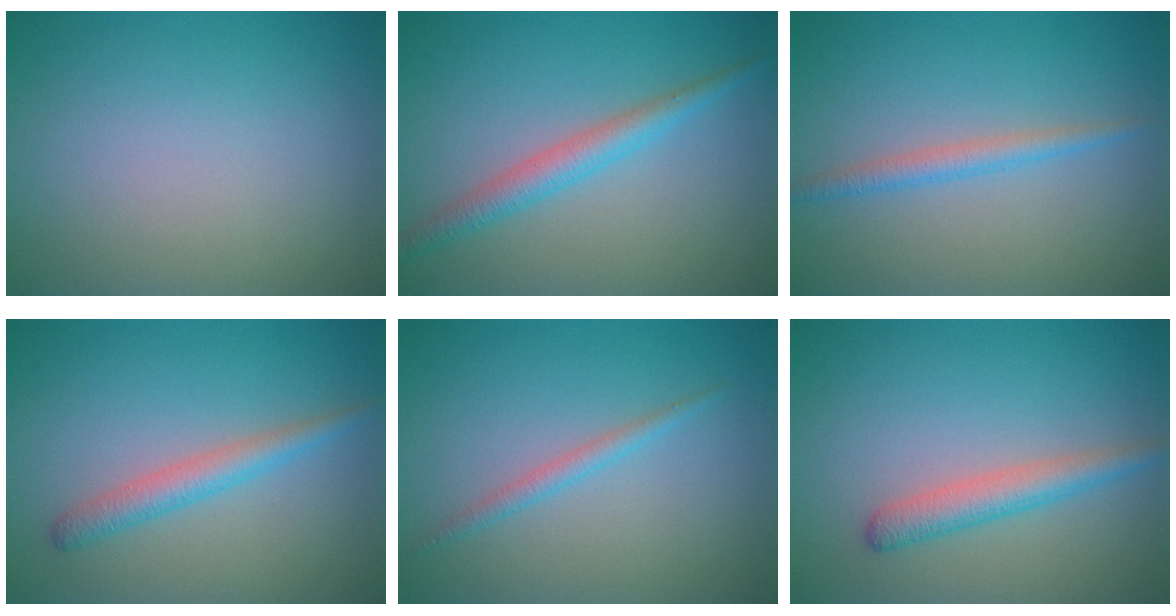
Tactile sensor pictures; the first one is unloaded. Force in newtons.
{"total": 2.9, "press": 2.9, "slide": 0.1}
{"total": 1.8, "press": 1.8, "slide": 0.1}
{"total": 2.5, "press": 2.5, "slide": 0.0}
{"total": 1.4, "press": 1.4, "slide": 0.1}
{"total": 2.8, "press": 2.7, "slide": 0.2}